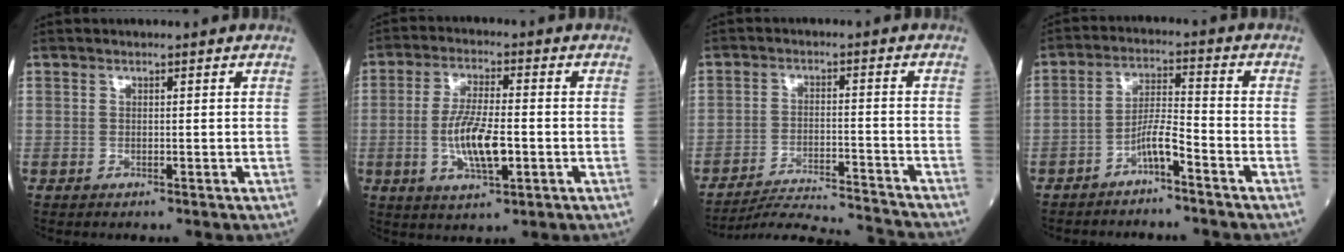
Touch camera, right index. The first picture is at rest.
{"total": 8.5, "force": [-1.6, 2.0, 8.1], "torque": [-0.161, -0.004, -0.030]}
{"total": 13.7, "force": [-13.5, -1.2, 2.3], "torque": [-0.032, -0.009, -0.205]}
{"total": 4.5, "force": [-3.1, 0.2, 3.2], "torque": [-0.061, 0.008, -0.061]}